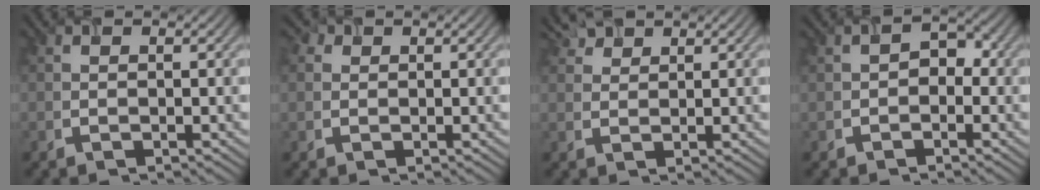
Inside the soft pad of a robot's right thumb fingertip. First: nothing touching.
{"total": 1.4, "force": [0.6, 1.1, 0.6], "torque": [-0.013, 0.009, 0.014]}
{"total": 3.9, "force": [3.0, 1.9, 1.7], "torque": [-0.042, 0.017, 0.065]}
{"total": 1.9, "force": [-1.1, 1.3, 0.8], "torque": [-0.005, 0.010, -0.015]}